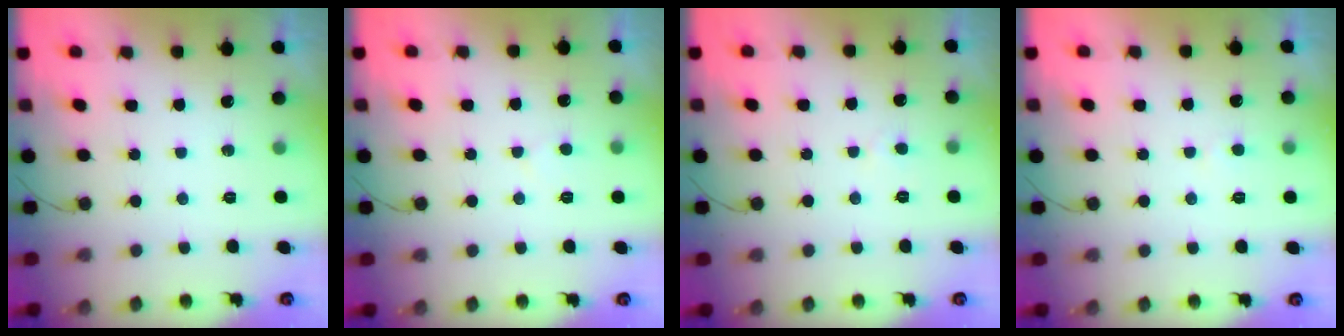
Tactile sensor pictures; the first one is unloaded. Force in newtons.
{"total": 2.2, "press": 2.2, "slide": 0.2}
{"total": 2.4, "press": 2.3, "slide": 0.3}
{"total": 1.7, "press": 1.7, "slide": 0.2}